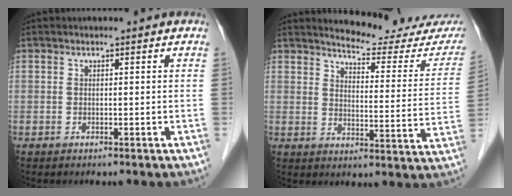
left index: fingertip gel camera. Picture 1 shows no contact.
{"total": 17.1, "force": [16.3, 2.2, 4.6], "torque": [-0.044, -0.082, 0.178]}